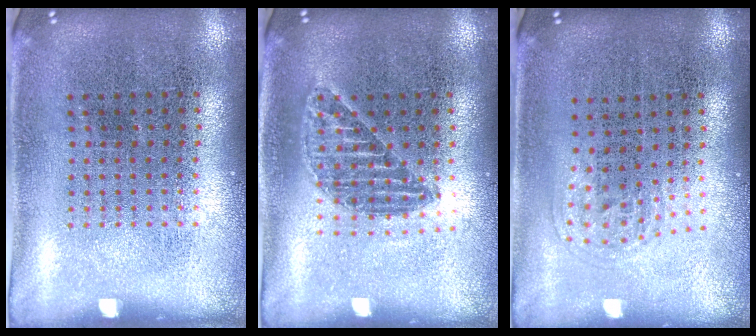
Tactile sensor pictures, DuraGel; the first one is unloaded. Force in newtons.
{"total": 1.2, "press": 1.1, "slide": 0.5}
{"total": 1.0, "press": 0.6, "slide": 0.8}